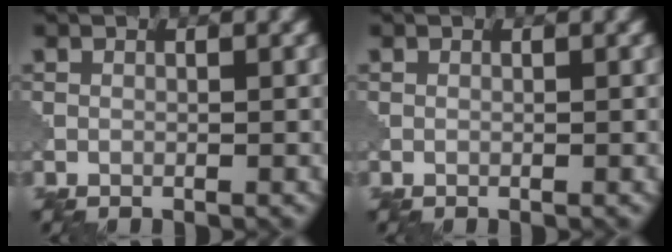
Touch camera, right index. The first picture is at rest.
{"total": 0.0}